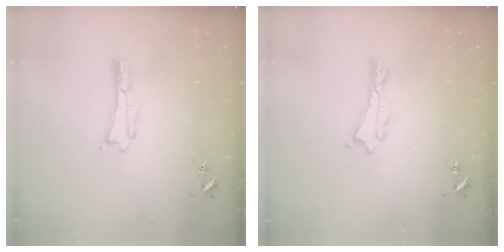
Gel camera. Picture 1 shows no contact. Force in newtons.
{"total": 0.0}